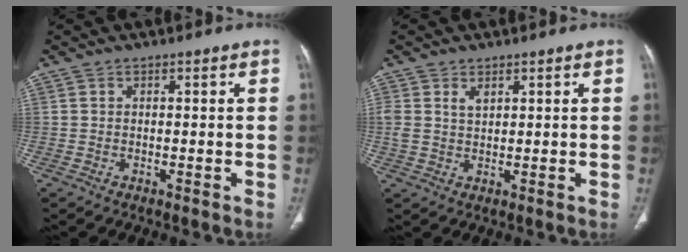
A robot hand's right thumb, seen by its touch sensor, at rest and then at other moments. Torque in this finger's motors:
{"motor_torque": [0.03, 0.02, 0.30, 0.49, 0.09]}